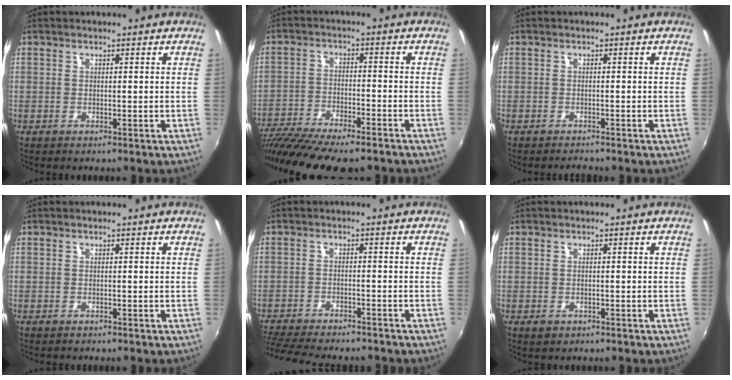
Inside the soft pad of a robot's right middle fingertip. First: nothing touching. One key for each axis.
{"total": 18.5, "fx": -15.3, "fy": 3.7, "fz": 9.6, "tx": -0.196, "ty": -0.049, "tz": -0.250}
{"total": 1.2, "fx": -1.2, "fy": 0.1, "fz": 0.0, "tx": -0.006, "ty": -0.004, "tz": -0.021}
{"total": 0.6, "fx": -0.6, "fy": 0.2, "fz": 0.0, "tx": -0.002, "ty": -0.003, "tz": -0.010}
{"total": 13.7, "fx": -12.1, "fy": 2.9, "fz": 5.7, "tx": -0.136, "ty": -0.026, "tz": -0.191}
{"total": 1.5, "fx": -0.9, "fy": 1.1, "fz": 0.6, "tx": -0.012, "ty": -0.004, "tz": -0.013}